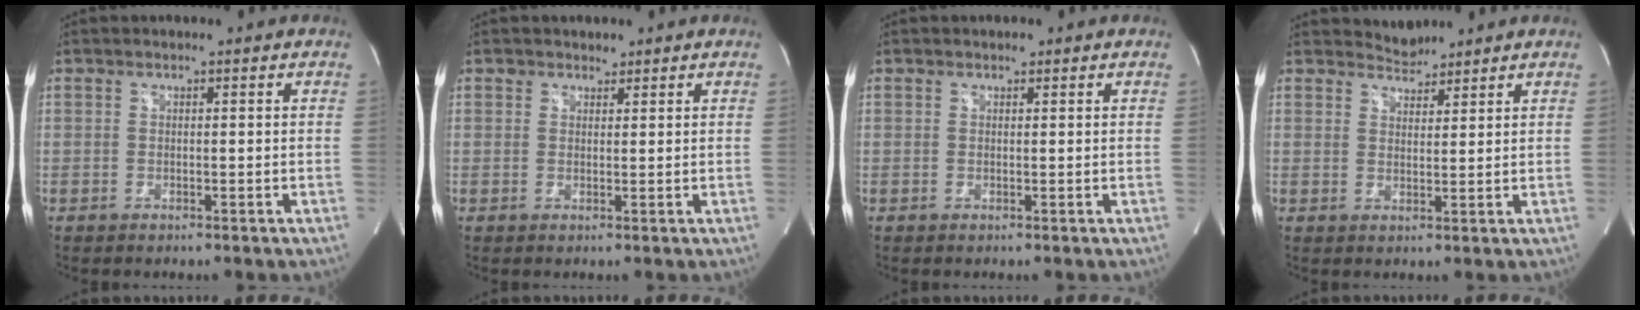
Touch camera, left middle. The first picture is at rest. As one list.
[{"total": 1.4, "force": [1.0, 0.9, -0.1], "torque": [0.008, -0.002, 0.010]}, {"total": 0.7, "force": [0.5, 0.4, 0.2], "torque": [-0.004, 0.000, 0.007]}, {"total": 2.7, "force": [2.6, 0.5, -0.5], "torque": [0.005, 0.004, 0.049]}]